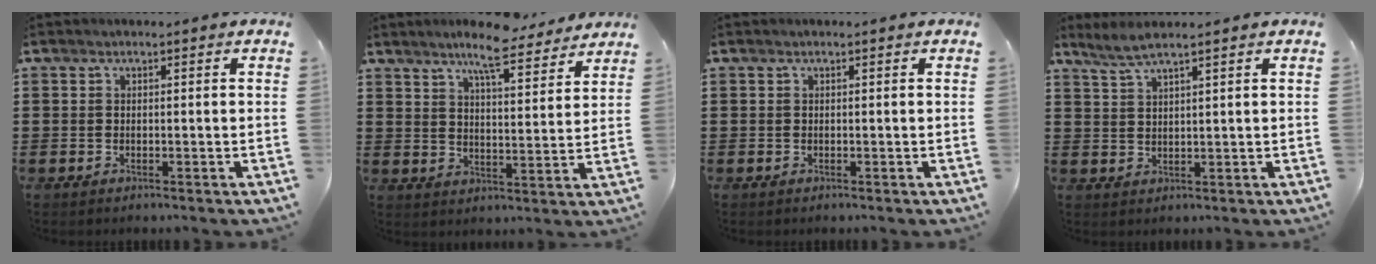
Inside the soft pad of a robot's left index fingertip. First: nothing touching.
{"total": 7.7, "force": [6.5, 0.4, 4.0], "torque": [-0.081, -0.033, 0.110]}
{"total": 0.0}
{"total": 2.9, "force": [2.3, -0.3, 1.7], "torque": [-0.039, 0.001, 0.042]}